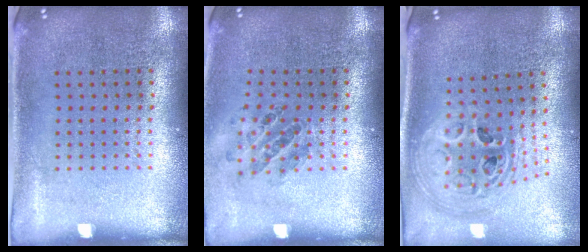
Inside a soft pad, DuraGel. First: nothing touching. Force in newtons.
{"total": 0.8, "press": 0.8, "slide": 0.1}
{"total": 2.5, "press": 1.8, "slide": 1.7}